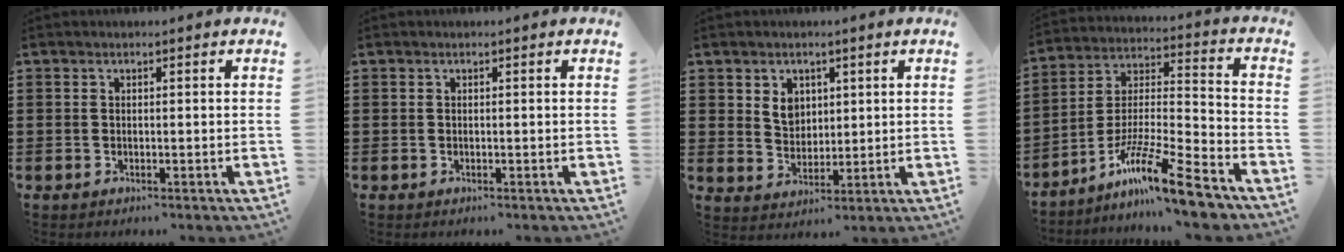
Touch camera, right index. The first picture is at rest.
{"total": 0.0}
{"total": 4.0, "force": [1.8, 3.2, 1.7], "torque": [-0.037, 0.008, 0.031]}
{"total": 13.6, "force": [-10.3, 1.0, 8.8], "torque": [-0.150, 0.018, -0.192]}